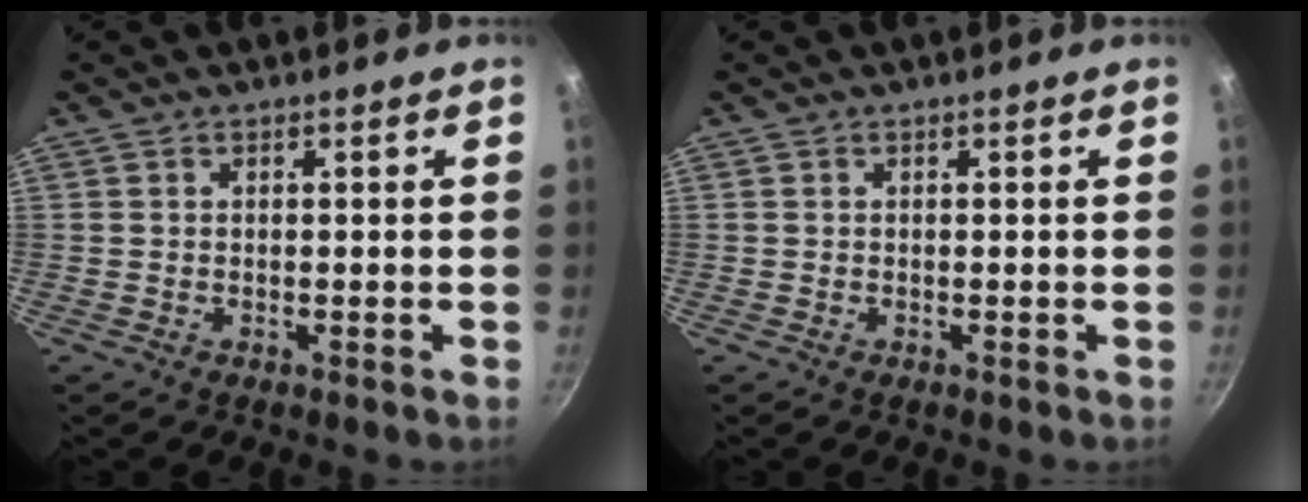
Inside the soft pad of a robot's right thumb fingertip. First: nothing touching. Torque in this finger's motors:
{"motor_torque": [-0.31, 0.31, 0.00, 0.00, 0.01]}